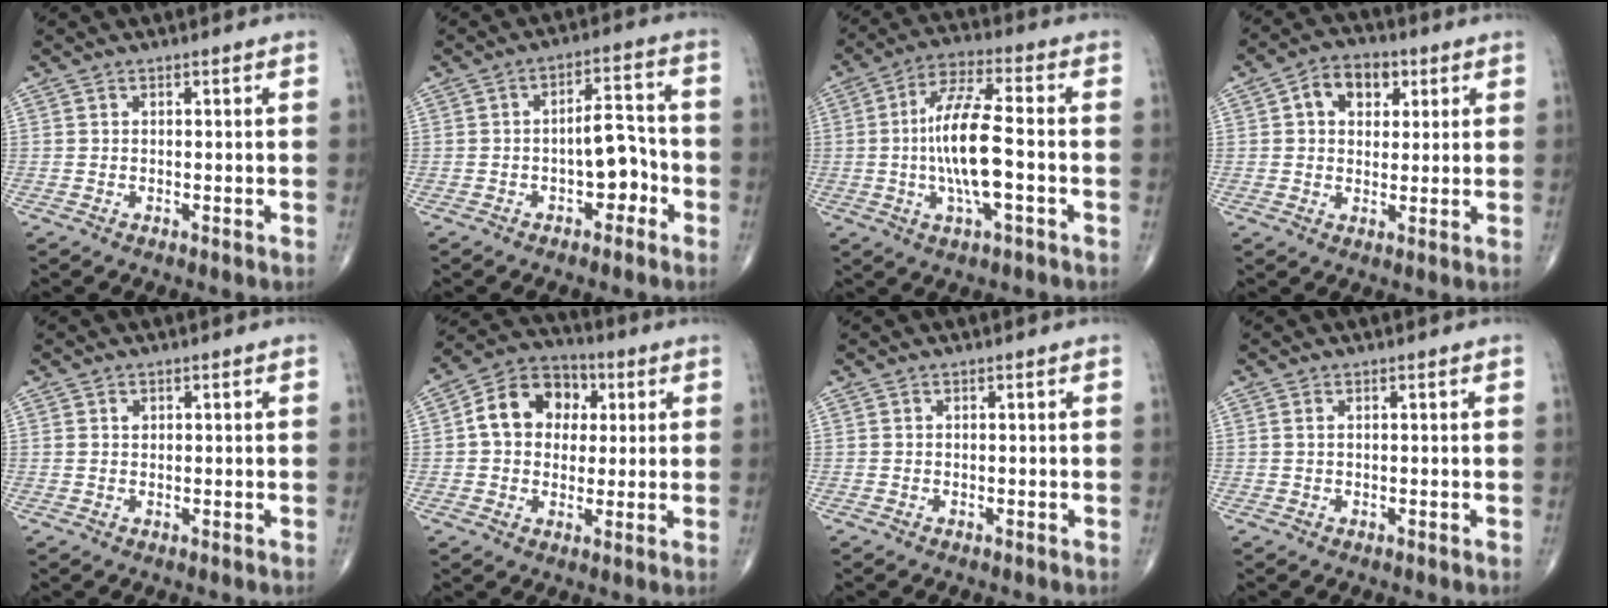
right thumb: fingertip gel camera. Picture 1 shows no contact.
{"total": 7.1, "force": [-2.4, 3.8, 5.6], "torque": [-0.058, 0.032, -0.040]}
{"total": 12.8, "force": [-1.6, 3.5, 12.2], "torque": [-0.239, 0.021, -0.031]}
{"total": 8.0, "force": [2.6, 5.7, 4.9], "torque": [-0.047, 0.005, 0.035]}
{"total": 1.0, "force": [0.5, 0.7, 0.6], "torque": [-0.007, -0.002, 0.009]}
{"total": 12.2, "force": [2.3, 9.5, 7.2], "torque": [-0.090, 0.018, 0.026]}
{"total": 0.0}
{"total": 0.7, "force": [0.3, 0.3, 0.6], "torque": [-0.018, 0.007, 0.008]}